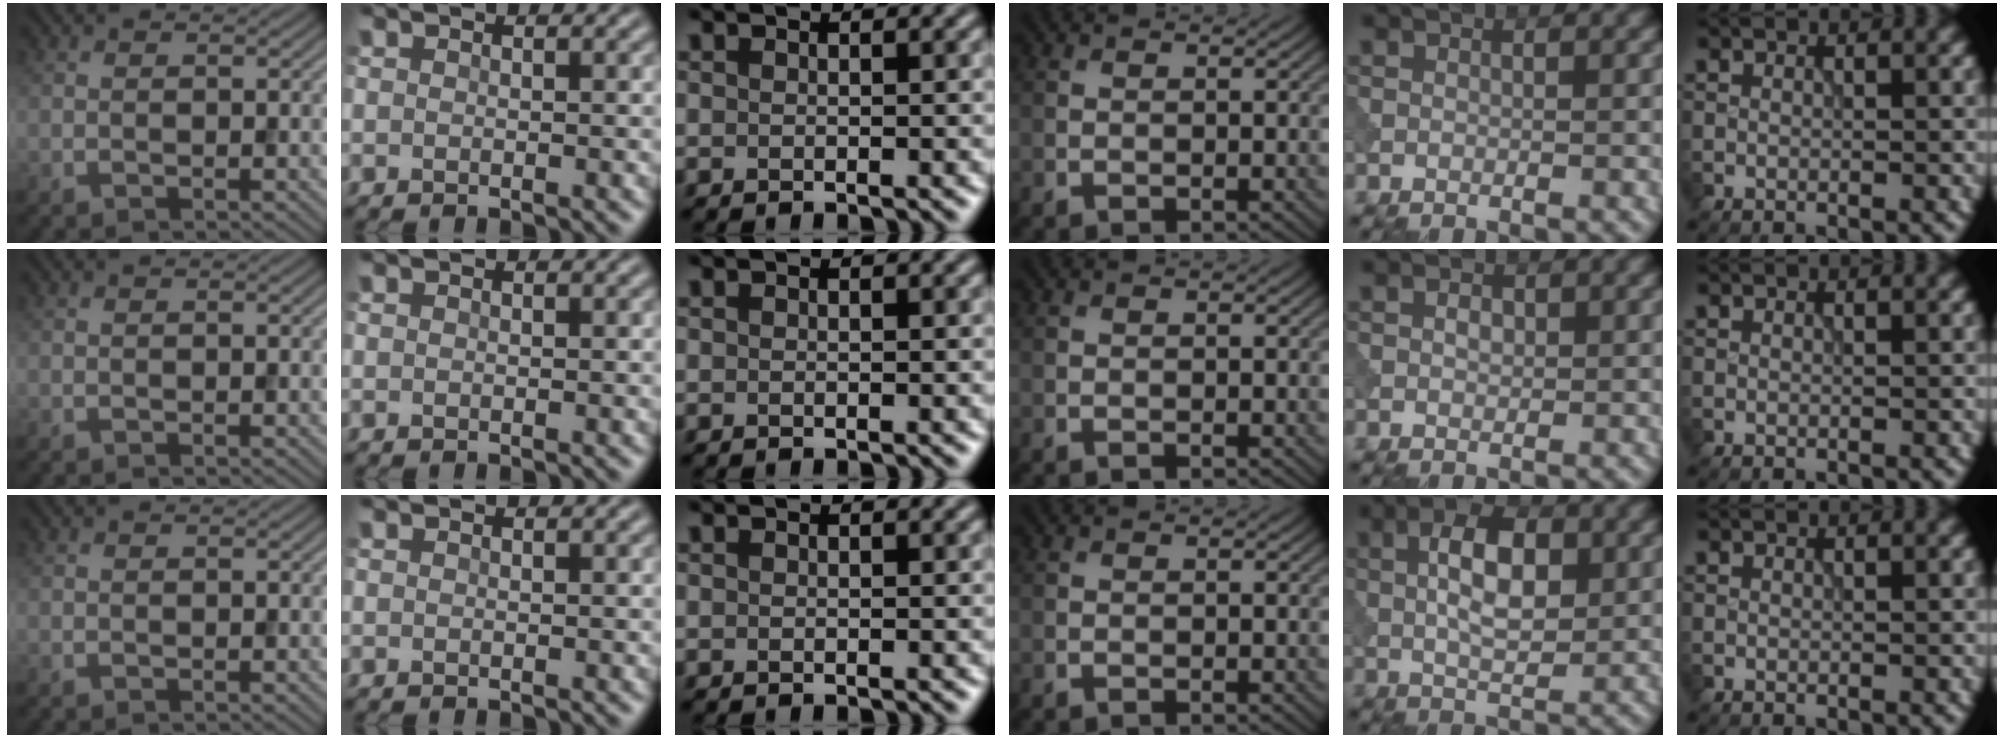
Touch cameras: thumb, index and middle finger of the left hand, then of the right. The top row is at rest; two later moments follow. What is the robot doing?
{"motion": "press", "object": "tv remote"}